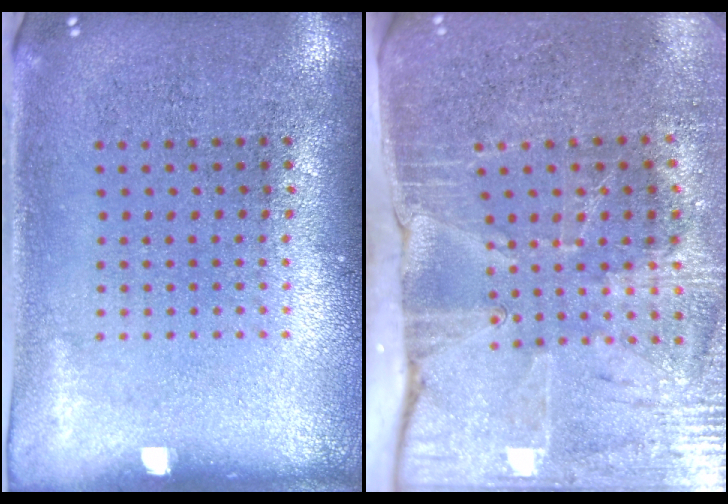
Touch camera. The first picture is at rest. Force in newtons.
{"total": 4.2, "press": 3.6, "slide": 2.2}